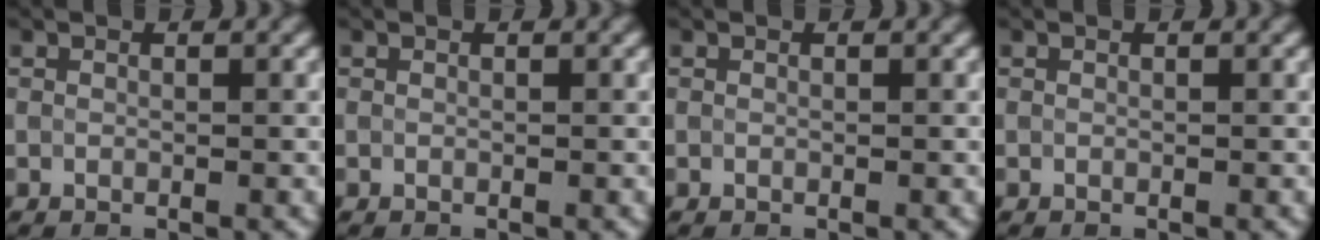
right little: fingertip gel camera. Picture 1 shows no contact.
{"total": 0.0}
{"total": 0.0}
{"total": 0.0}